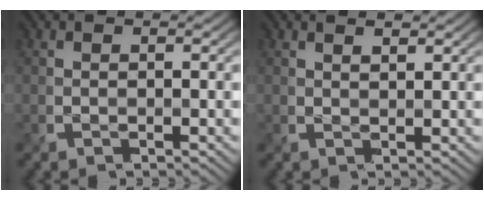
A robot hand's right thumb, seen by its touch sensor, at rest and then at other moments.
{"total": 1.3, "force": [0.9, 0.2, 0.8], "torque": [-0.011, 0.001, 0.021]}